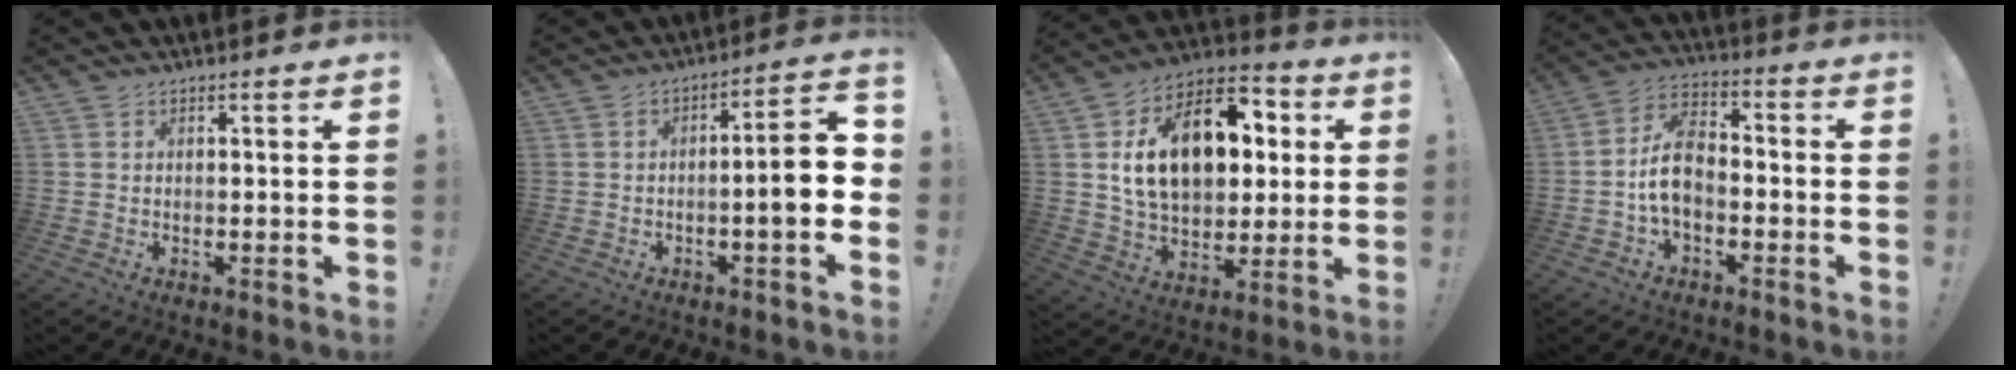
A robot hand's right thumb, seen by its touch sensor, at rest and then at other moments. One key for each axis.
{"total": 9.2, "fx": -1.8, "fy": 1.0, "fz": 9.0, "tx": -0.126, "ty": -0.001, "tz": -0.036}
{"total": 20.8, "fx": 5.0, "fy": 13.4, "fz": 15.1, "tx": -0.237, "ty": -0.006, "tz": 0.091}
{"total": 10.4, "fx": -2.4, "fy": 6.6, "fz": 7.6, "tx": -0.151, "ty": 0.013, "tz": -0.044}